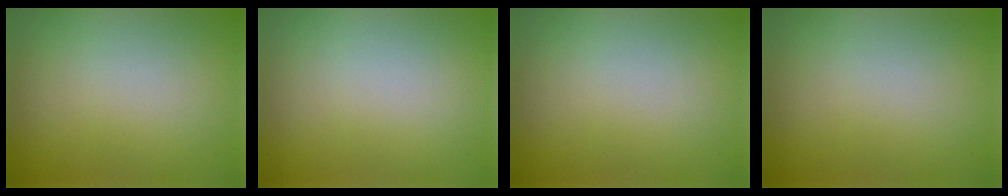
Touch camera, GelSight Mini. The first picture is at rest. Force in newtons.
{"total": 0.0}
{"total": 0.0}
{"total": 0.0}